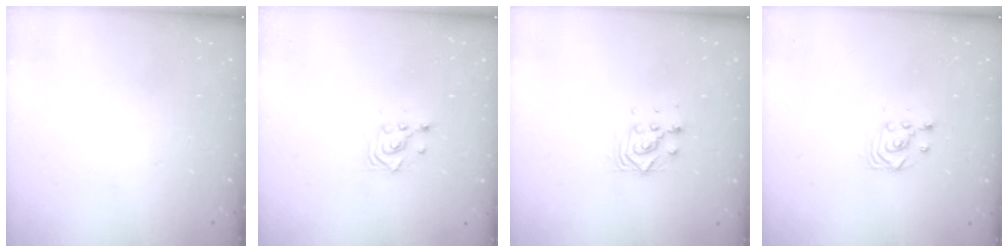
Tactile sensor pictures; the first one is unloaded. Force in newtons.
{"total": 2.9, "press": 2.9, "slide": 0.1}
{"total": 6.1, "press": 6.1, "slide": 0.2}
{"total": 3.4, "press": 3.4, "slide": 0.1}